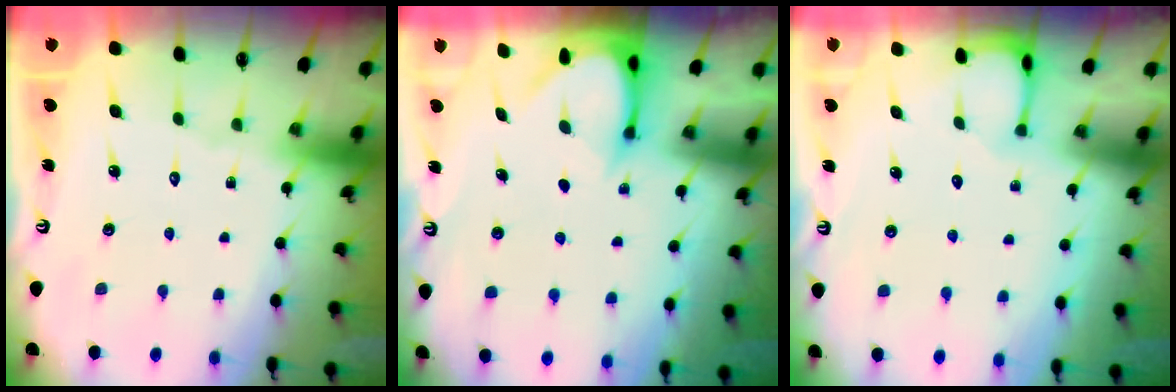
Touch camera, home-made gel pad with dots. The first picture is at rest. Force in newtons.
{"total": 3.7, "press": 3.6, "slide": 0.3}
{"total": 1.9, "press": 1.9, "slide": 0.2}